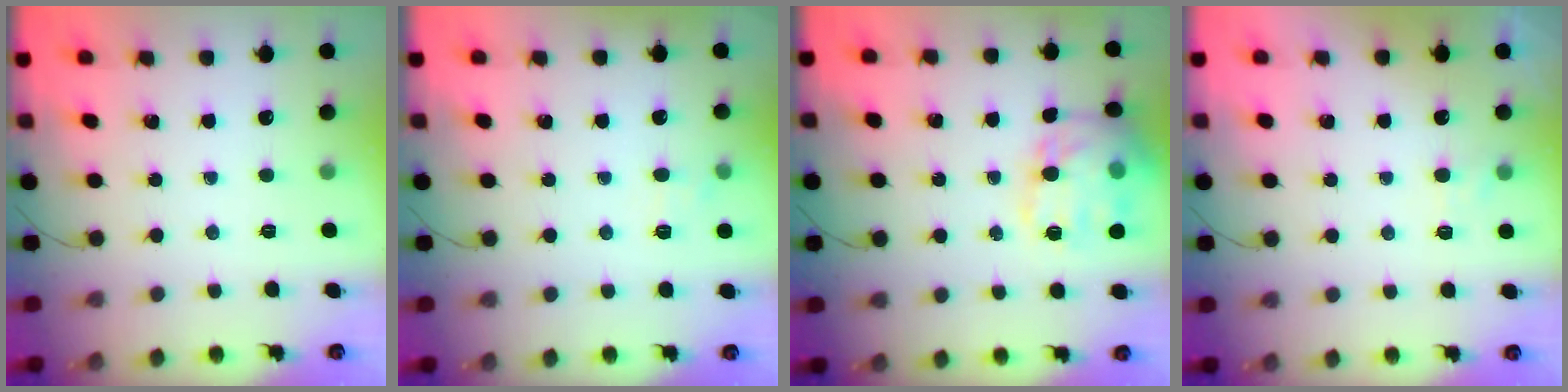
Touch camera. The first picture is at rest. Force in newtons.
{"total": 6.3, "press": 6.1, "slide": 1.7}
{"total": 18.0, "press": 18.0, "slide": 1.3}
{"total": 4.3, "press": 4.1, "slide": 1.4}